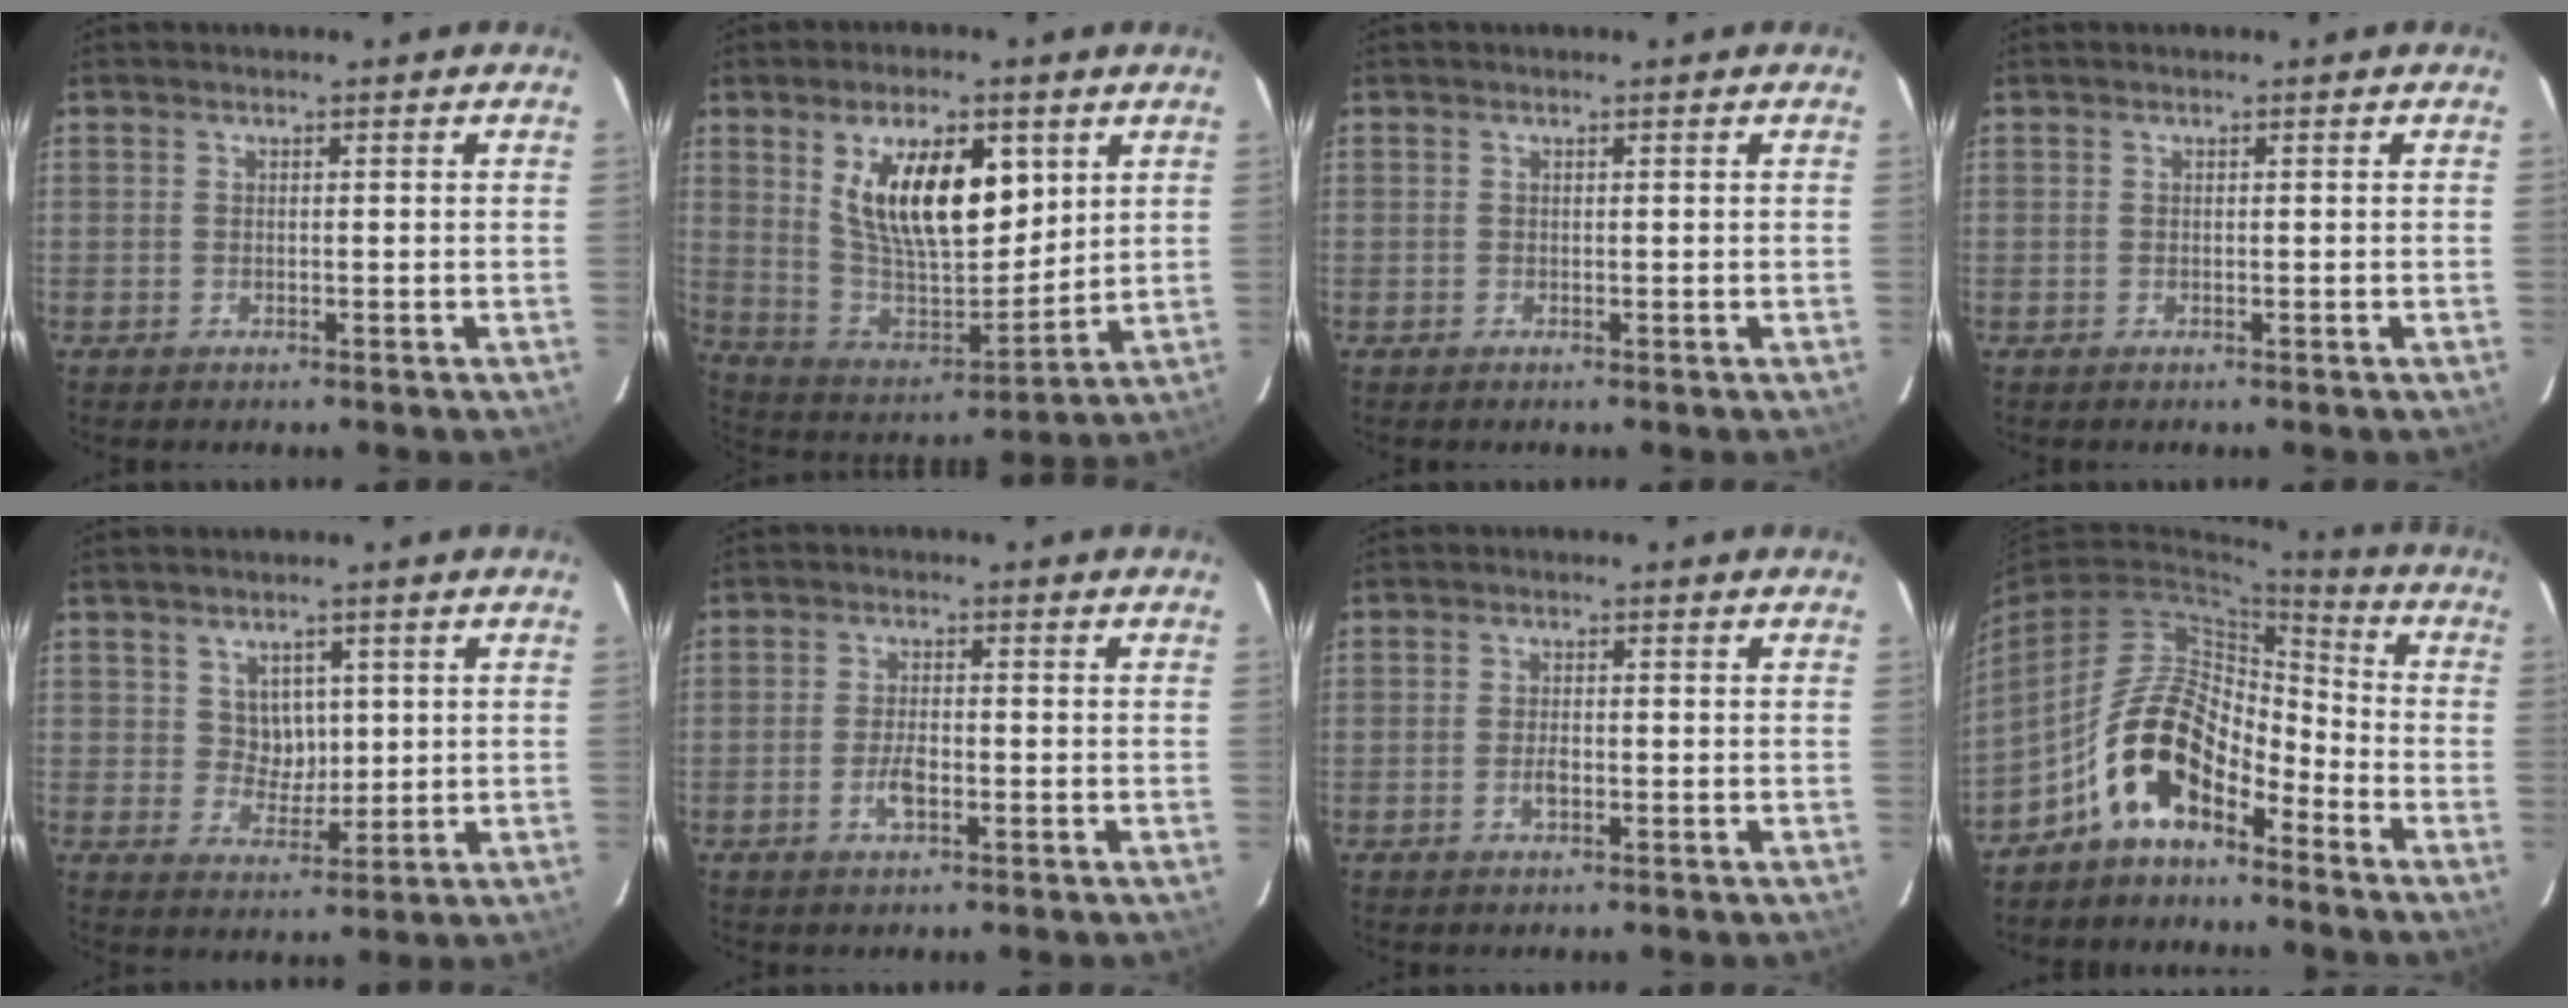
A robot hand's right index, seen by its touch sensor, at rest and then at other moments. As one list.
[{"total": 18.1, "force": [6.8, 8.3, 14.6], "torque": [-0.254, -0.001, 0.136]}, {"total": 0.0}, {"total": 0.0}, {"total": 4.6, "force": [1.5, 4.1, 1.6], "torque": [-0.022, 0.006, 0.033]}, {"total": 3.8, "force": [-1.6, 1.6, 3.1], "torque": [-0.064, 0.000, -0.028]}, {"total": 2.3, "force": [-0.8, 1.1, 1.8], "torque": [-0.035, 0.001, -0.015]}, {"total": 12.0, "force": [-7.2, 5.7, 7.7], "torque": [-0.142, 0.021, -0.132]}]